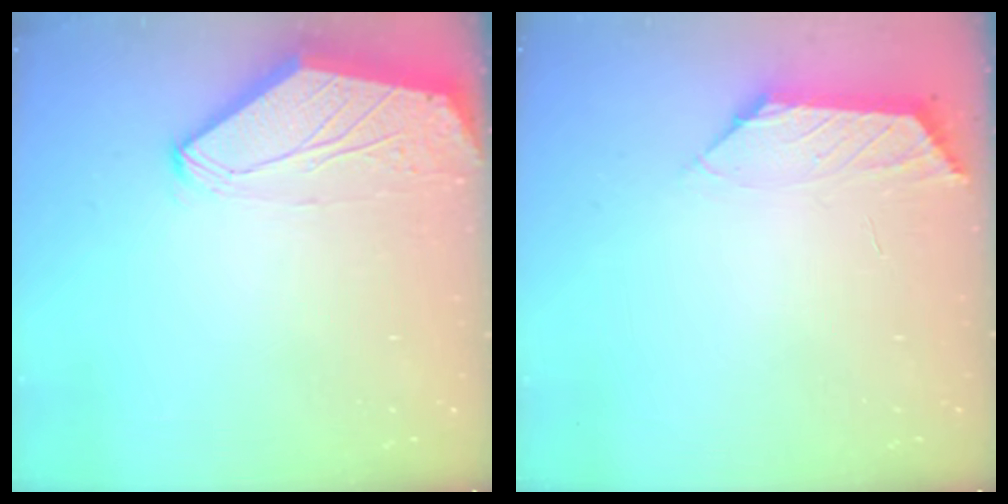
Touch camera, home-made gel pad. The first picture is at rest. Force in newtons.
{"total": 1.8, "press": 1.7, "slide": 0.5}